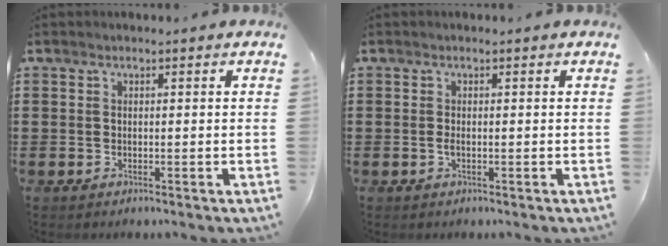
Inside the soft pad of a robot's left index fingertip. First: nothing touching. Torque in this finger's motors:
{"motor_torque": [0.35, 0.41, 0.14, 0.01]}